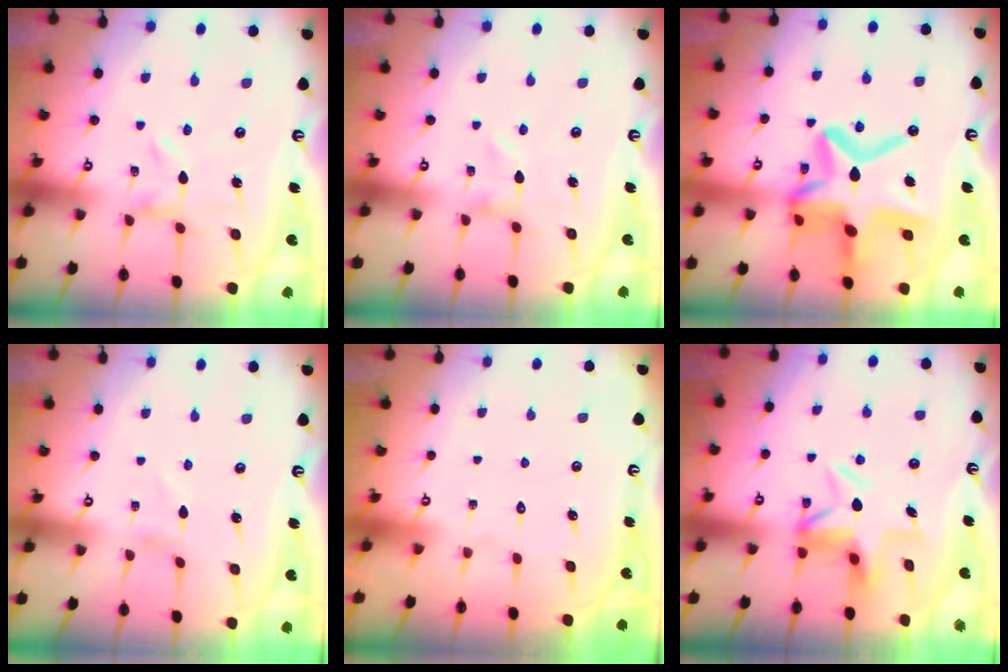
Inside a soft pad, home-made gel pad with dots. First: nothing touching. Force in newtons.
{"total": 0.0}
{"total": 22.6, "press": 22.5, "slide": 2.1}
{"total": 1.3, "press": 1.3, "slide": 0.1}
{"total": 1.5, "press": 1.5, "slide": 0.1}
{"total": 7.3, "press": 7.3, "slide": 0.3}